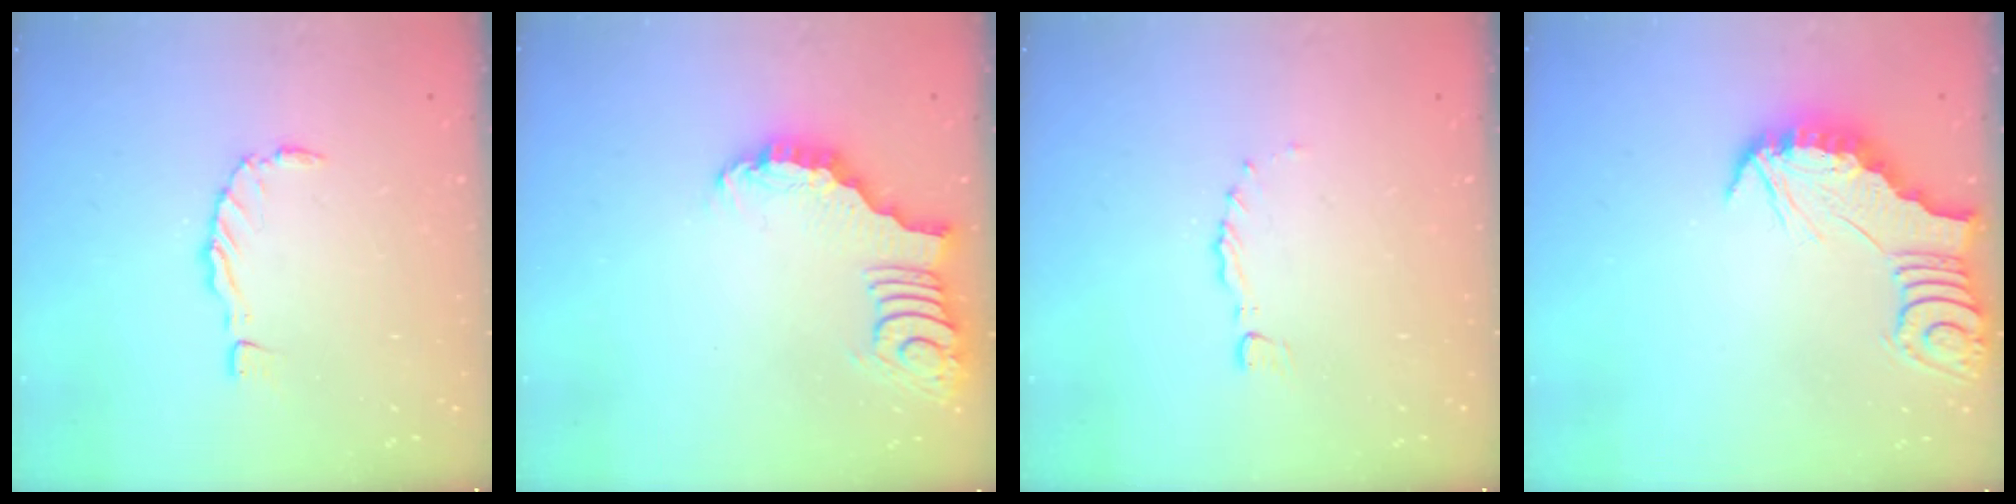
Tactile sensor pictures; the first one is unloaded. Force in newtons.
{"total": 2.8, "press": 2.7, "slide": 0.5}
{"total": 0.0}
{"total": 2.8, "press": 2.8, "slide": 0.3}